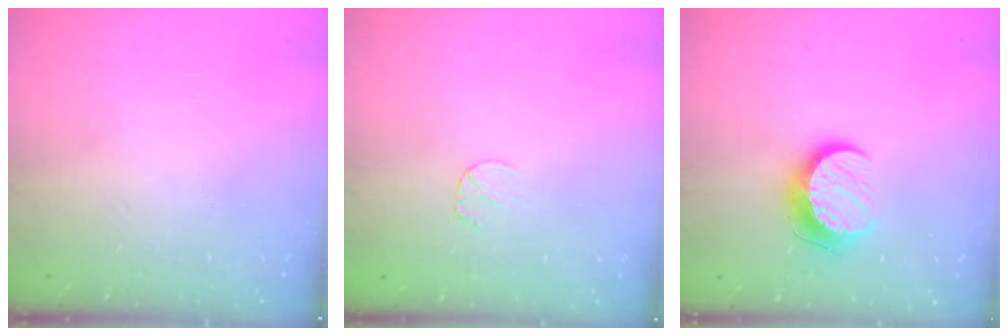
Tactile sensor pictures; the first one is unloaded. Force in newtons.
{"total": 3.5, "press": 3.5, "slide": 0.3}
{"total": 10.3, "press": 10.3, "slide": 0.3}